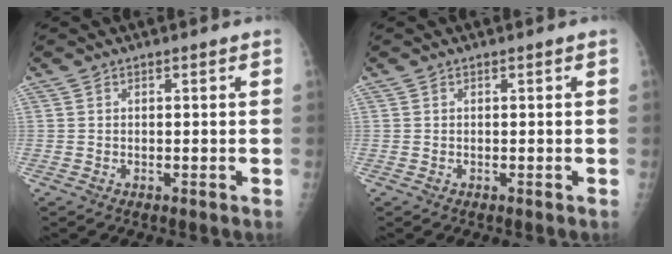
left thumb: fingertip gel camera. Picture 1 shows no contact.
{"total": 0.0}